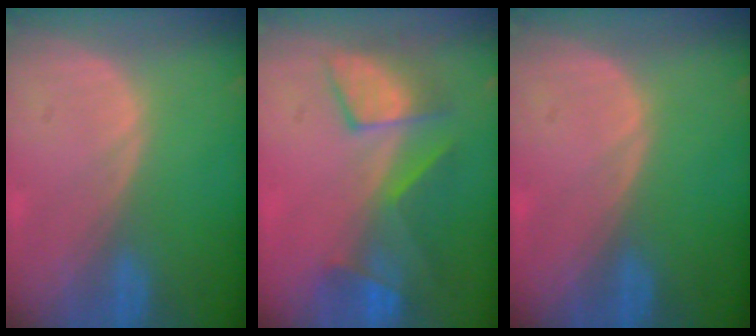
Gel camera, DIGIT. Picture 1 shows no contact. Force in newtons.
{"total": 7.8, "press": 7.6, "slide": 1.9}
{"total": 0.0}